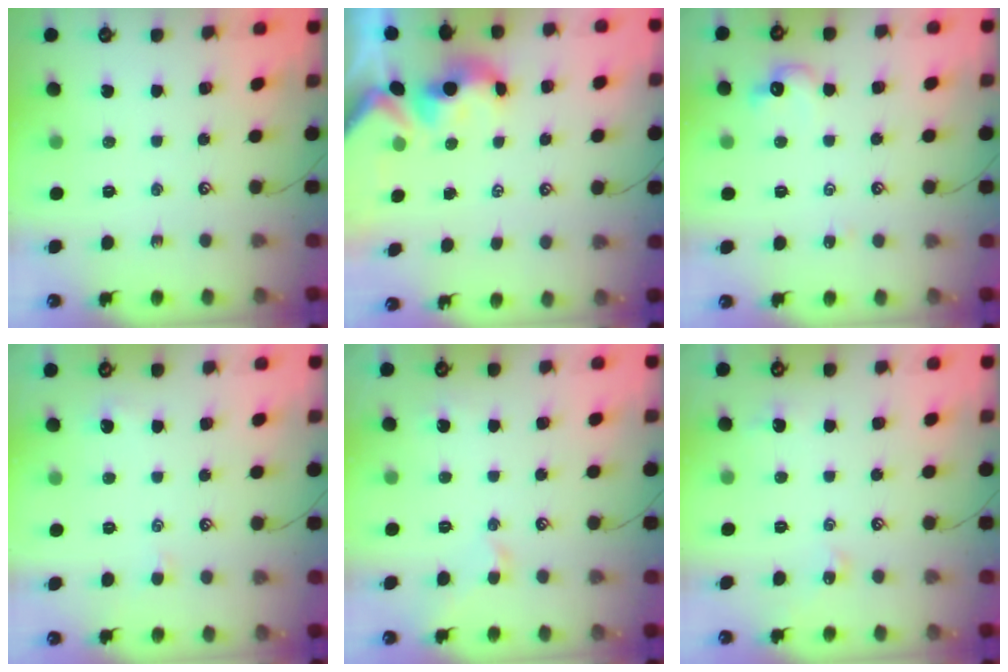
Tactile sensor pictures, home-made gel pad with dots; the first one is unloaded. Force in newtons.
{"total": 1.6, "press": 1.4, "slide": 0.7}
{"total": 3.9, "press": 3.8, "slide": 0.7}
{"total": 1.8, "press": 1.7, "slide": 0.4}
{"total": 0.9, "press": 0.8, "slide": 0.4}
{"total": 2.1, "press": 2.0, "slide": 0.5}